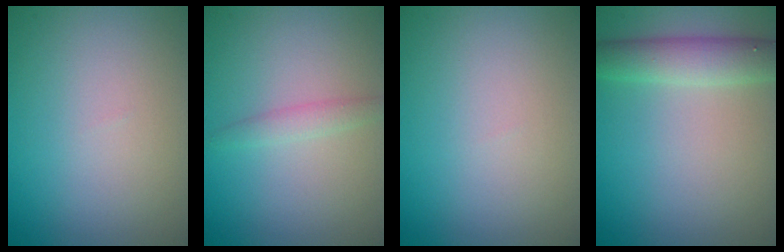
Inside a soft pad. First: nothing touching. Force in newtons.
{"total": 1.3, "press": 1.3, "slide": 0.1}
{"total": 0.0}
{"total": 3.6, "press": 3.6, "slide": 0.1}